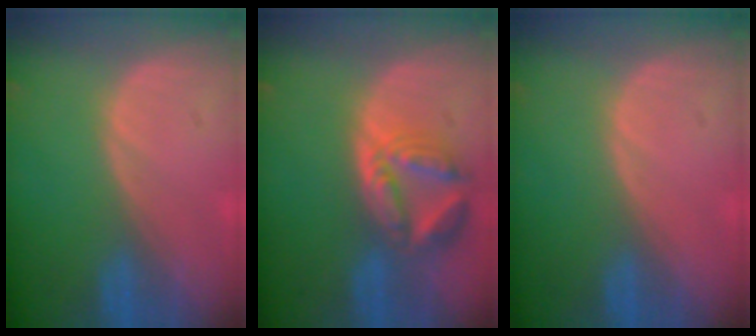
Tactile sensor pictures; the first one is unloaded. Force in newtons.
{"total": 8.0, "press": 7.1, "slide": 3.7}
{"total": 0.0}